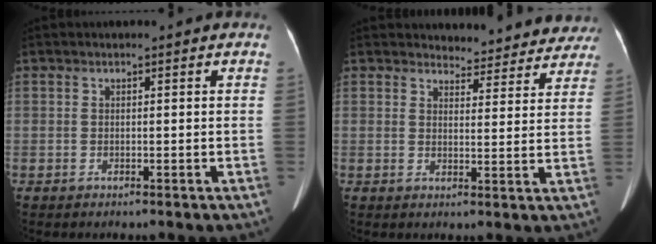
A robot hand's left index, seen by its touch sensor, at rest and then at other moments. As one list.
[{"total": 10.9, "force": [10.5, 3.2, 0.4], "torque": [0.031, -0.015, 0.099]}]